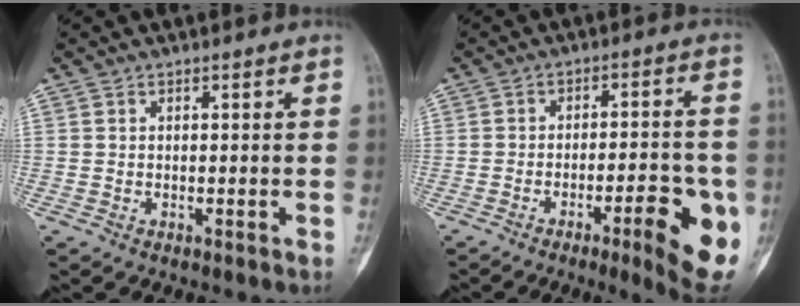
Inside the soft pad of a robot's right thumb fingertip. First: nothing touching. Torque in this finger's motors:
{"motor_torque": [0.26, 0.63, -0.20, 0.03, 0.02]}